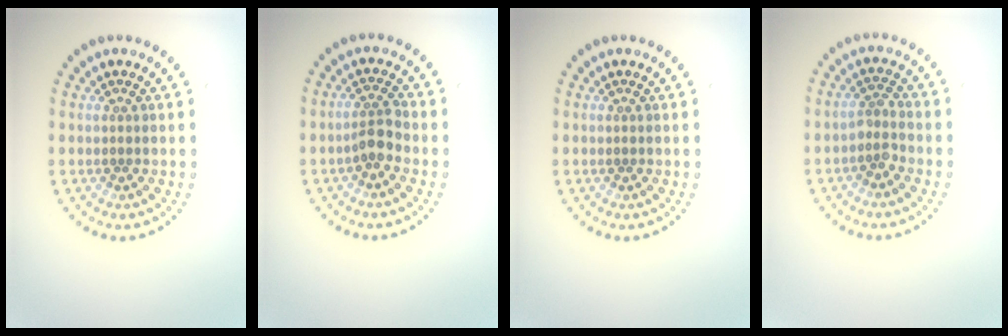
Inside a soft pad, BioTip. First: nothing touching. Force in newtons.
{"total": 2.2, "press": 1.9, "slide": 1.0}
{"total": 0.0}
{"total": 1.8, "press": 1.3, "slide": 1.2}